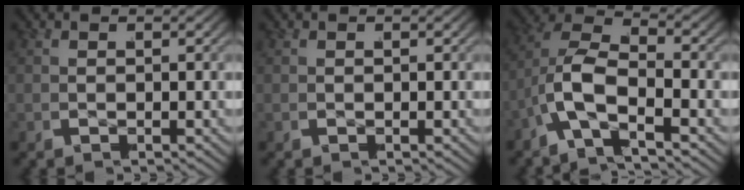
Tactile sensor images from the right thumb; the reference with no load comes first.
{"total": 0.0}
{"total": 8.4, "force": [-1.1, 5.9, 5.9], "torque": [-0.161, -0.021, -0.027]}